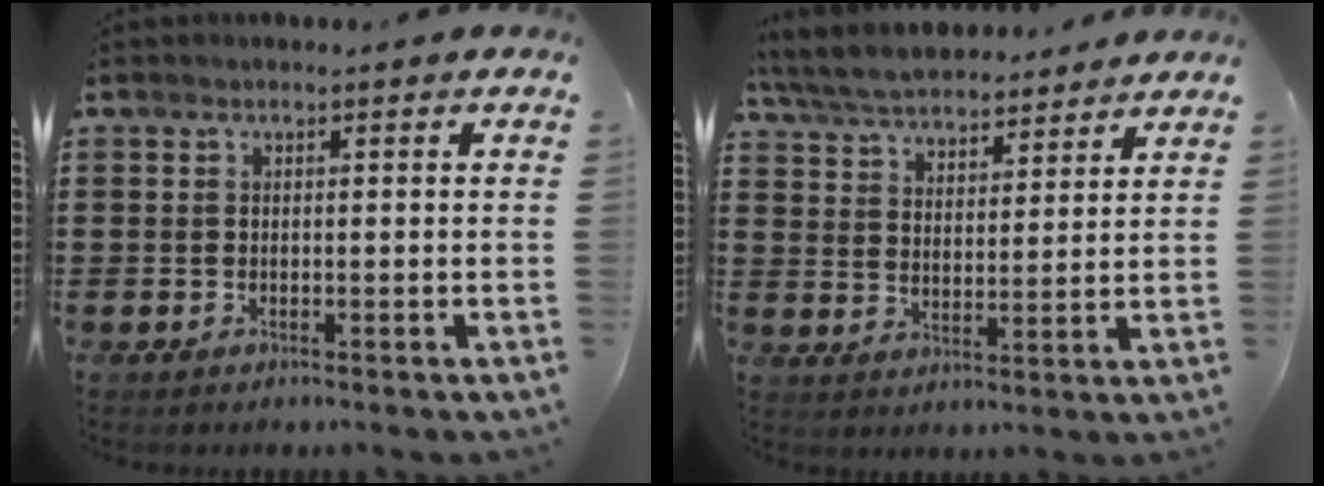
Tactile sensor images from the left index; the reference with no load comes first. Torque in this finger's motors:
{"motor_torque": [1.51, -0.63, 0.36, 0.10]}